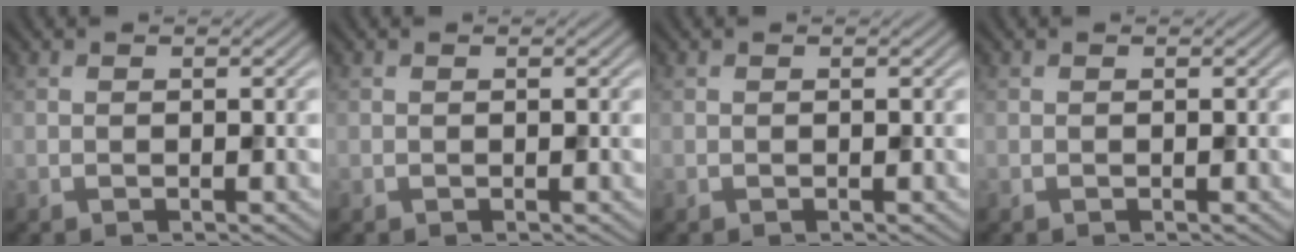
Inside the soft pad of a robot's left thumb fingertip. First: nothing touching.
{"total": 0.0}
{"total": 0.0}
{"total": 0.0}